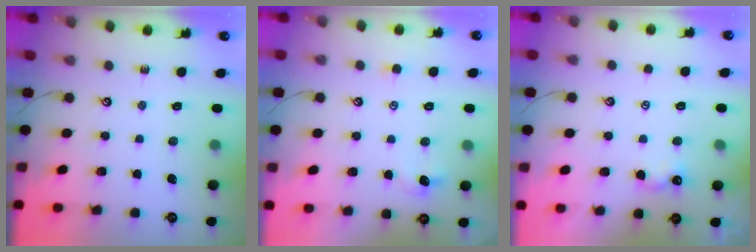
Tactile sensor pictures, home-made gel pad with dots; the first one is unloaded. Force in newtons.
{"total": 0.0}
{"total": 1.5, "press": 1.5, "slide": 0.3}